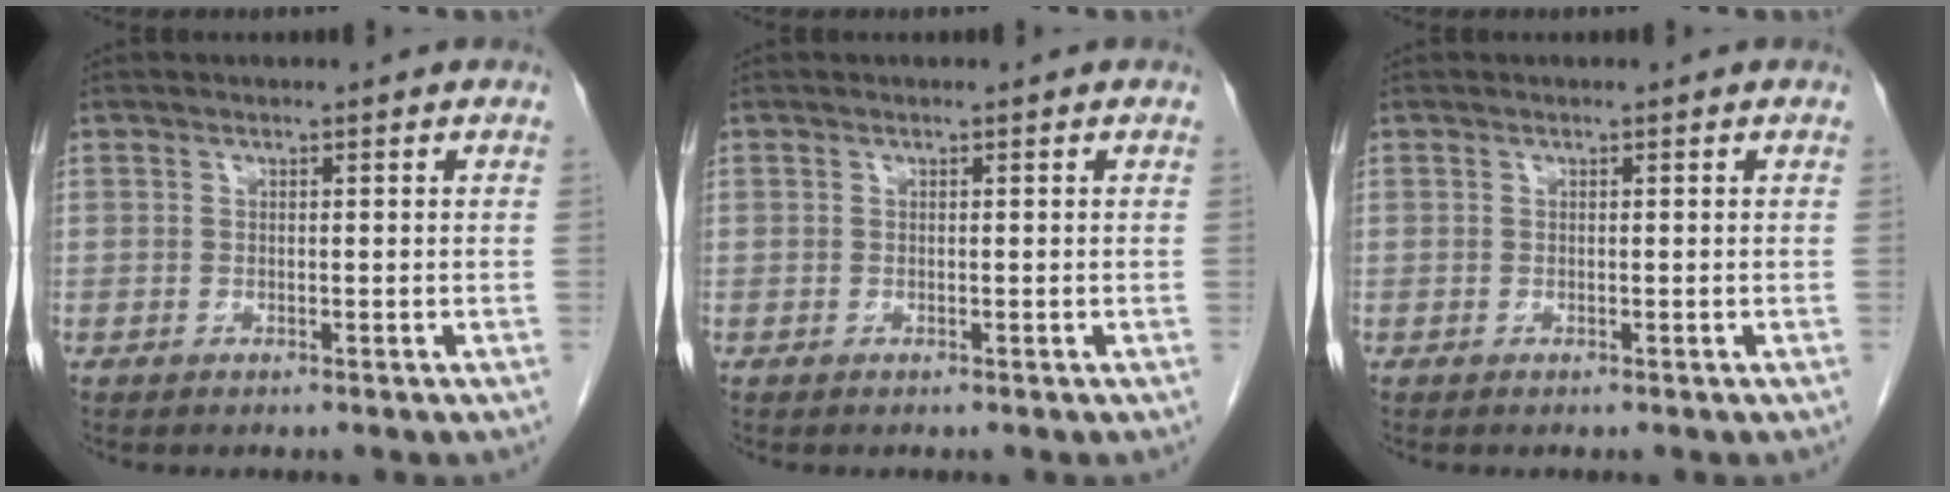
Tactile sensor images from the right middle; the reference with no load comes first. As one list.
[{"total": 0.0}, {"total": 0.0}]